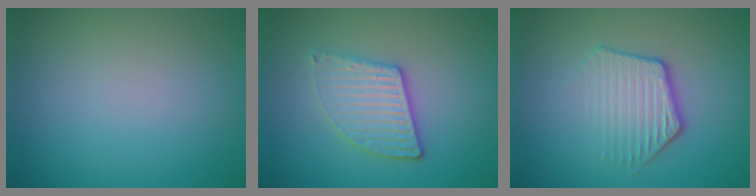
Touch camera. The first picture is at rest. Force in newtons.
{"total": 3.7, "press": 3.2, "slide": 2.0}
{"total": 3.8, "press": 2.9, "slide": 2.5}